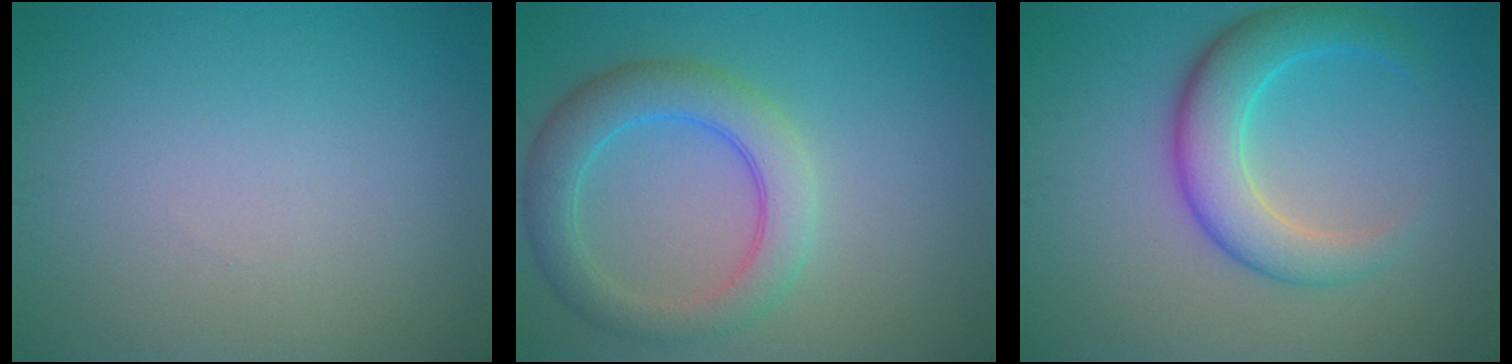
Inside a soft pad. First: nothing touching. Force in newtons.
{"total": 5.1, "press": 5.1, "slide": 0.1}
{"total": 5.4, "press": 5.4, "slide": 0.1}